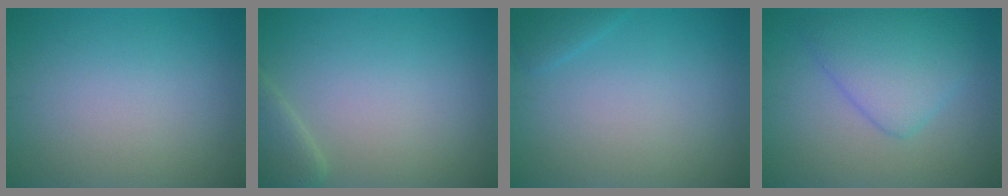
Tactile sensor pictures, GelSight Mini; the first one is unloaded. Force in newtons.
{"total": 2.5, "press": 2.5, "slide": 0.1}
{"total": 1.1, "press": 1.1, "slide": 0.1}
{"total": 5.0, "press": 5.0, "slide": 0.1}